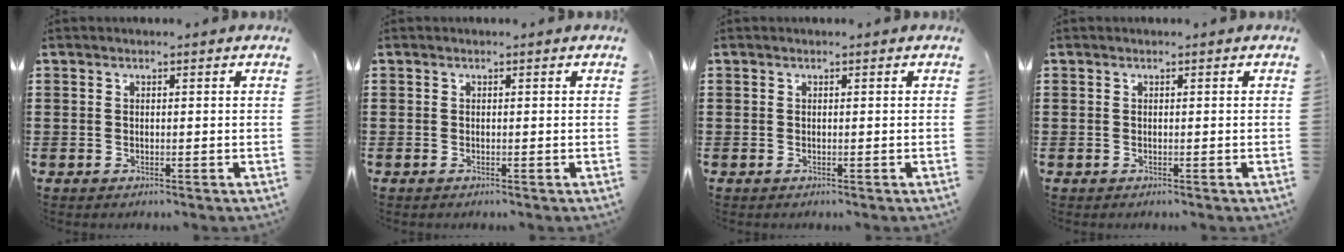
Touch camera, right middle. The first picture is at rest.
{"total": 0.0}
{"total": 0.0}
{"total": 0.0}